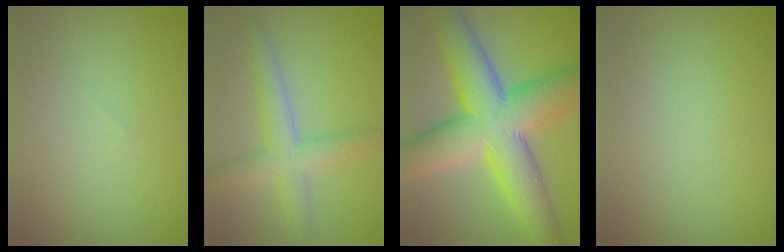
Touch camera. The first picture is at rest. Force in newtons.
{"total": 4.1, "press": 4.1, "slide": 0.2}
{"total": 12.5, "press": 12.5, "slide": 0.5}
{"total": 0.0}